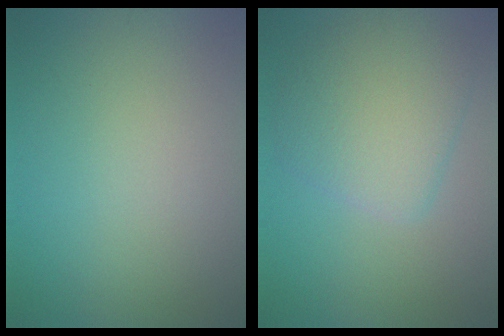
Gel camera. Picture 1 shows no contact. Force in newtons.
{"total": 4.9, "press": 4.9, "slide": 0.3}